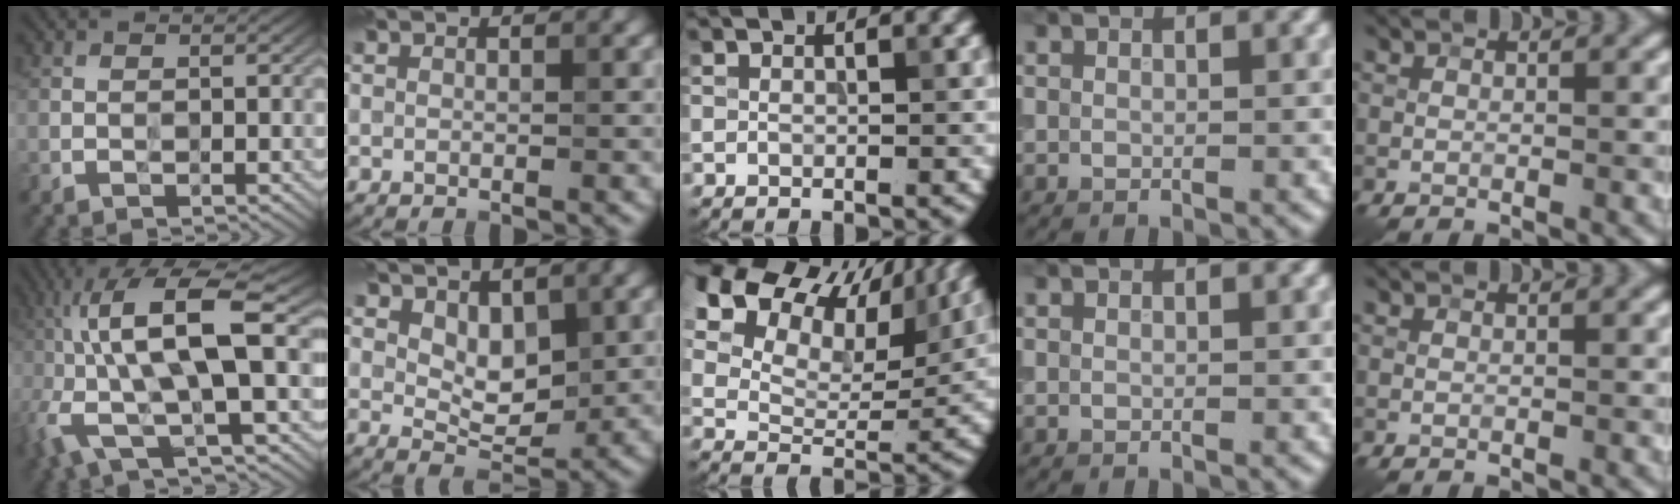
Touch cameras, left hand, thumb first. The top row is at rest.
{"thumb": {"total": 13.4, "force": [-0.5, 2.8, 13.1], "torque": [-0.272, 0.016, -0.012]}, "index": {"total": 3.6, "force": [1.4, 2.2, 2.5], "torque": [-0.047, -0.010, 0.026]}, "middle": {"total": 13.9, "force": [8.4, 8.0, 7.7], "torque": [-0.148, 0.038, 0.134]}}